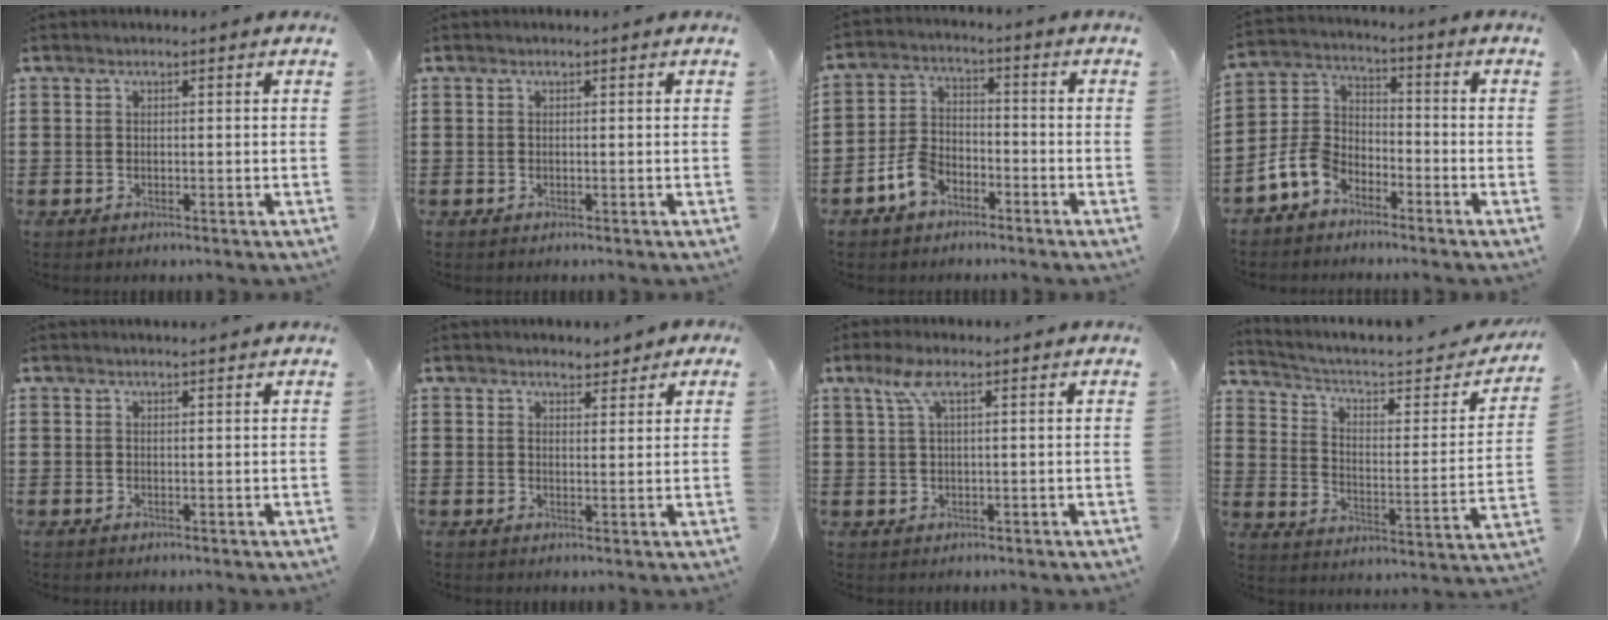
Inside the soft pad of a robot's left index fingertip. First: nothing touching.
{"total": 0.0}
{"total": 5.4, "force": [-3.4, 3.1, 2.7], "torque": [-0.067, 0.011, -0.069]}
{"total": 6.9, "force": [-4.8, 4.2, 2.8], "torque": [-0.094, 0.007, -0.103]}
{"total": 0.7, "force": [0.7, -0.1, 0.1], "torque": [-0.004, -0.002, 0.014]}
{"total": 2.8, "force": [2.5, 1.2, 0.6], "torque": [-0.012, 0.001, 0.045]}
{"total": 3.7, "force": [1.7, 0.8, 3.2], "torque": [-0.070, 0.005, 0.029]}
{"total": 4.7, "force": [3.6, 1.4, 2.6], "torque": [-0.075, -0.030, 0.054]}